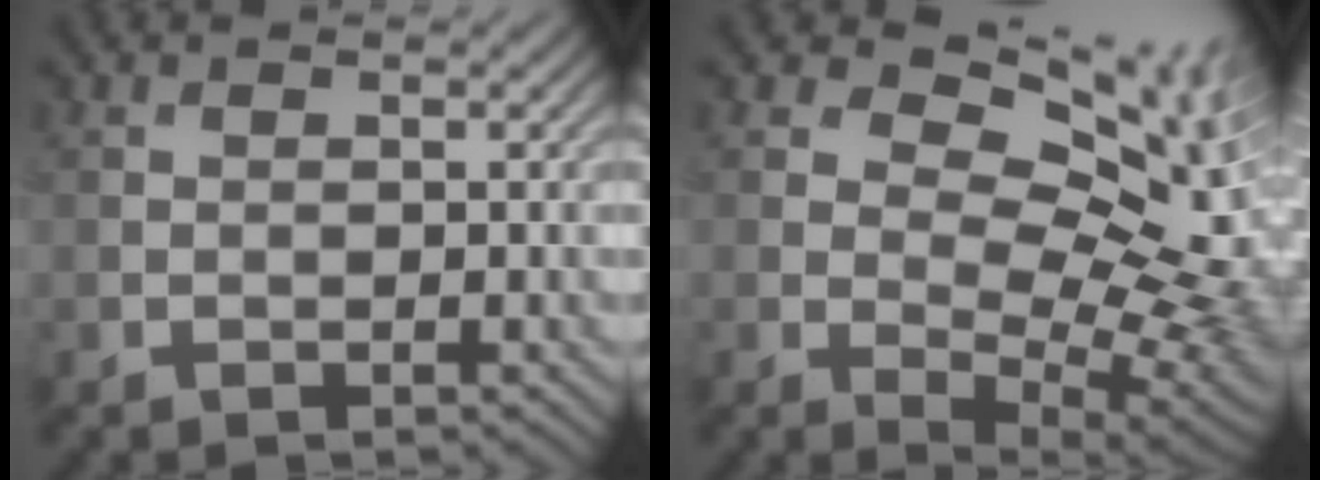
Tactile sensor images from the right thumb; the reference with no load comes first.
{"total": 16.4, "force": [4.8, 9.4, 12.6], "torque": [-0.163, 0.016, 0.091]}